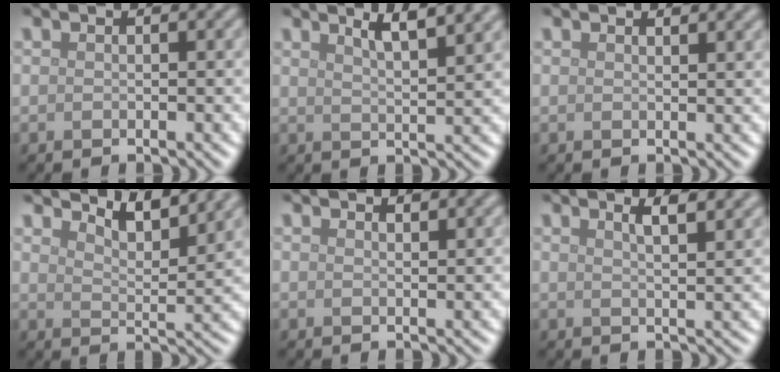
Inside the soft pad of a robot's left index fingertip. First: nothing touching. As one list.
[{"total": 4.6, "force": [3.1, 1.1, 3.2], "torque": [-0.030, 0.019, 0.036]}, {"total": 1.2, "force": [1.1, 0.3, 0.6], "torque": [-0.005, 0.002, 0.017]}, {"total": 5.3, "force": [4.6, 1.2, 2.3], "torque": [-0.040, -0.002, 0.065]}, {"total": 1.5, "force": [1.3, 0.3, 0.5], "torque": [-0.006, 0.001, 0.021]}, {"total": 4.1, "force": [2.6, 1.3, 2.9], "torque": [-0.025, 0.019, 0.022]}]